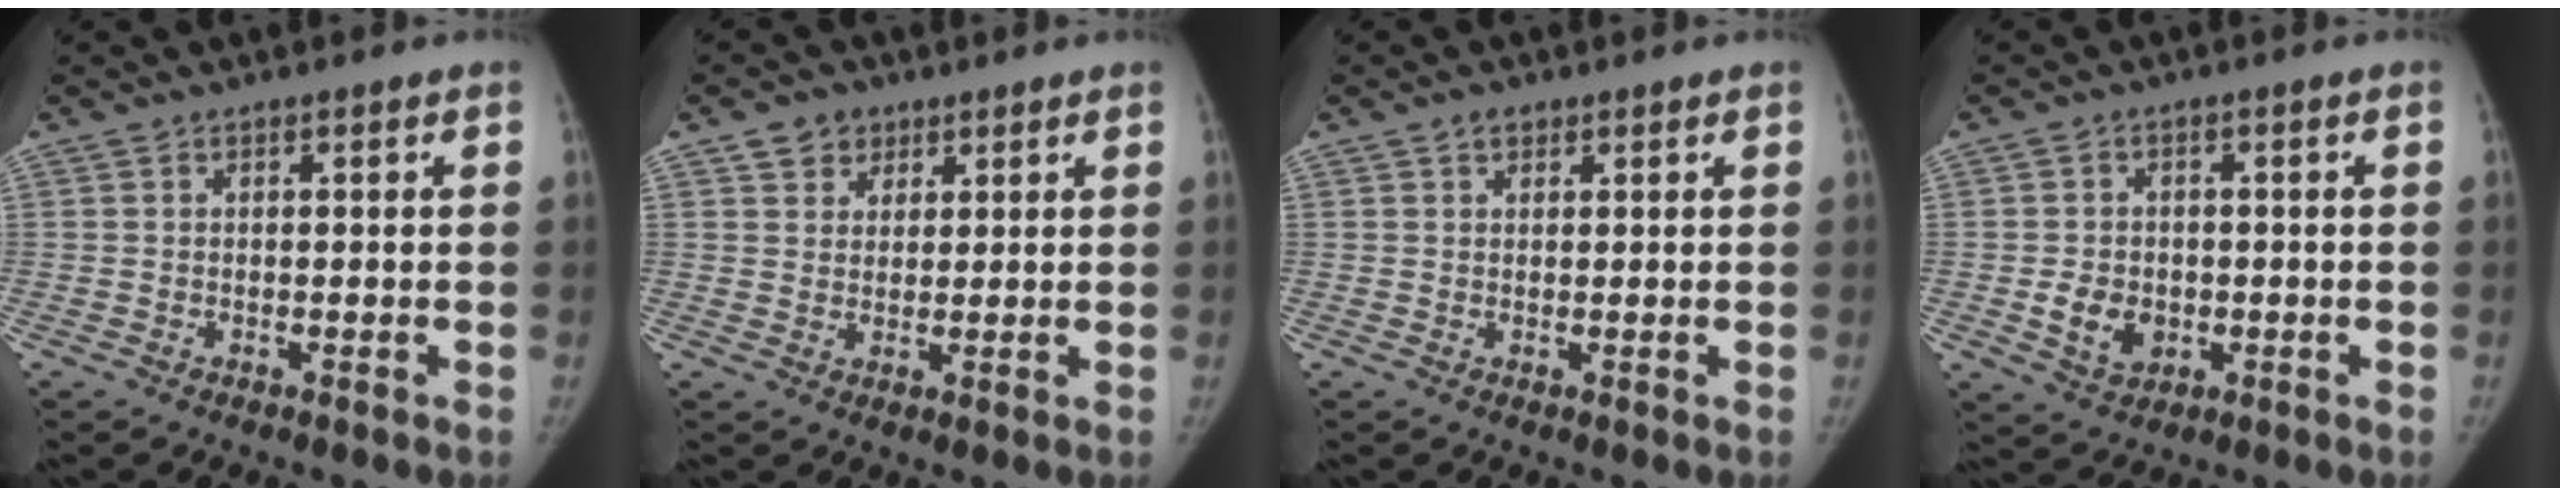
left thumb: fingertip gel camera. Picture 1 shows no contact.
{"total": 4.4, "force": [2.6, 3.4, 1.1], "torque": [0.004, -0.014, 0.042]}
{"total": 1.7, "force": [1.0, 1.2, 0.6], "torque": [0.000, -0.004, 0.014]}
{"total": 6.0, "force": [-1.2, 4.8, 3.4], "torque": [-0.043, 0.001, -0.013]}